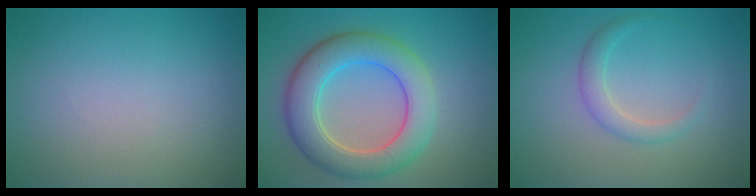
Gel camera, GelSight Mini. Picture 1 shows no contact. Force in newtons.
{"total": 8.3, "press": 8.3, "slide": 0.1}
{"total": 1.9, "press": 1.9, "slide": 0.1}